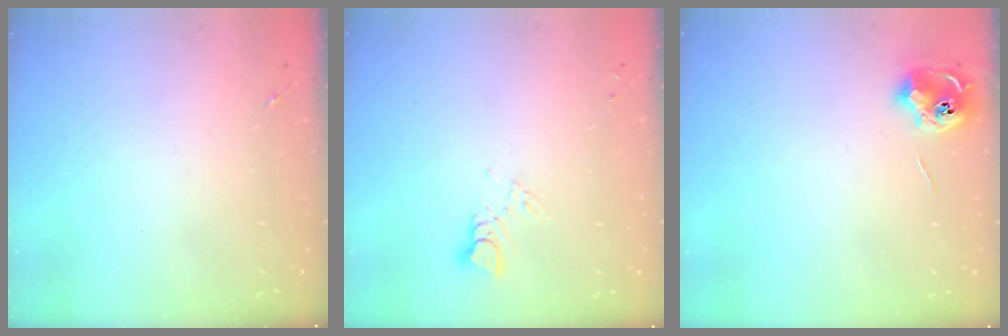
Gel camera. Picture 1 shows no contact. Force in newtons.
{"total": 2.9, "press": 2.9, "slide": 0.2}
{"total": 8.8, "press": 8.8, "slide": 0.1}